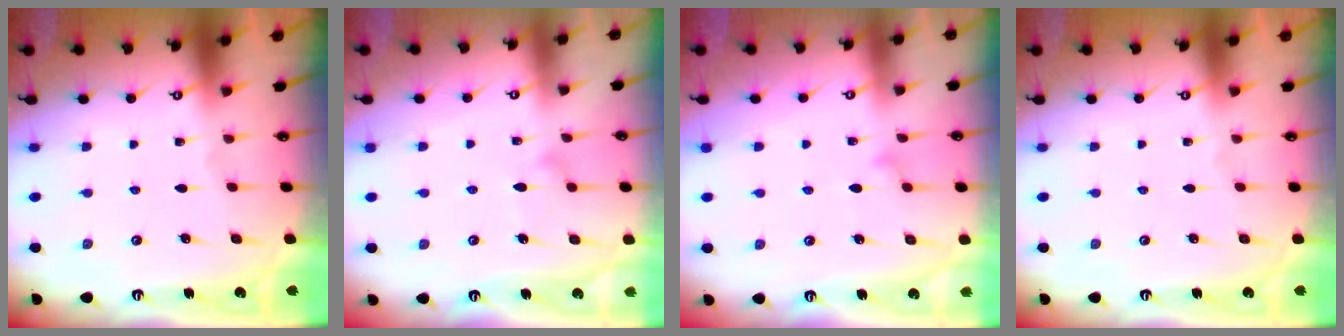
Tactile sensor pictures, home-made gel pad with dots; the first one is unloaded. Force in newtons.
{"total": 9.0, "press": 9.0, "slide": 0.6}
{"total": 6.6, "press": 6.6, "slide": 0.4}
{"total": 0.0}